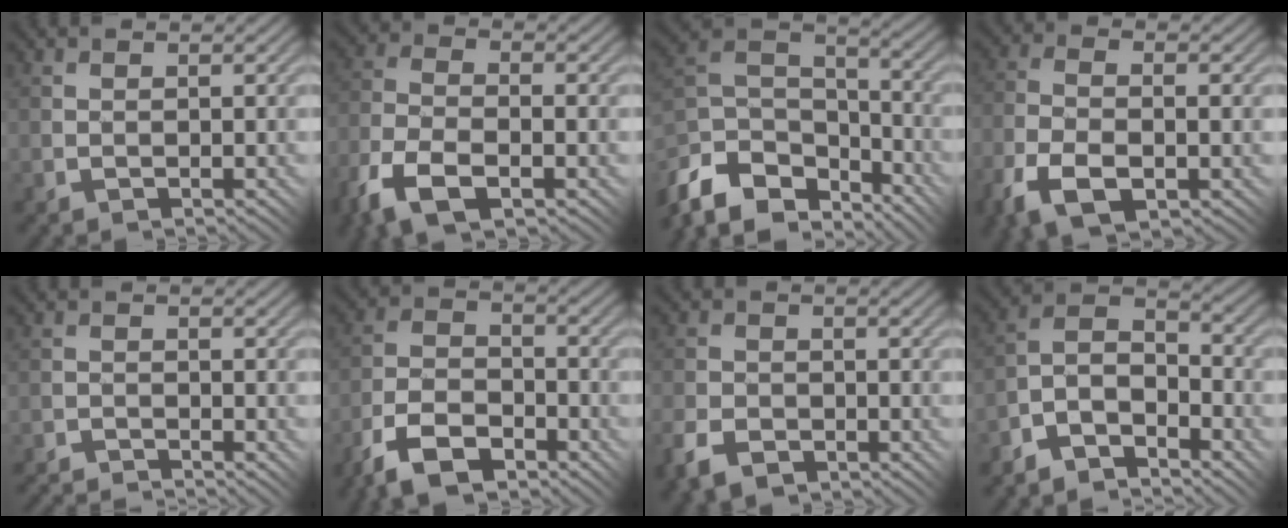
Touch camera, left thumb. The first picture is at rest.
{"total": 10.4, "force": [-5.9, 4.9, 7.0], "torque": [-0.168, -0.023, -0.109]}
{"total": 12.9, "force": [-9.3, 6.7, 5.9], "torque": [-0.175, -0.004, -0.167]}
{"total": 9.9, "force": [-4.8, 4.8, 7.2], "torque": [-0.168, -0.029, -0.079]}
{"total": 3.5, "force": [-3.4, -0.3, 0.1], "torque": [-0.007, 0.001, -0.069]}
{"total": 8.8, "force": [-6.1, 4.0, 4.8], "torque": [-0.102, -0.002, -0.126]}
{"total": 4.9, "force": [-3.1, 3.1, 2.2], "torque": [-0.059, -0.007, -0.063]}
{"total": 7.3, "force": [-5.8, 2.9, 3.3], "torque": [-0.054, 0.009, -0.123]}